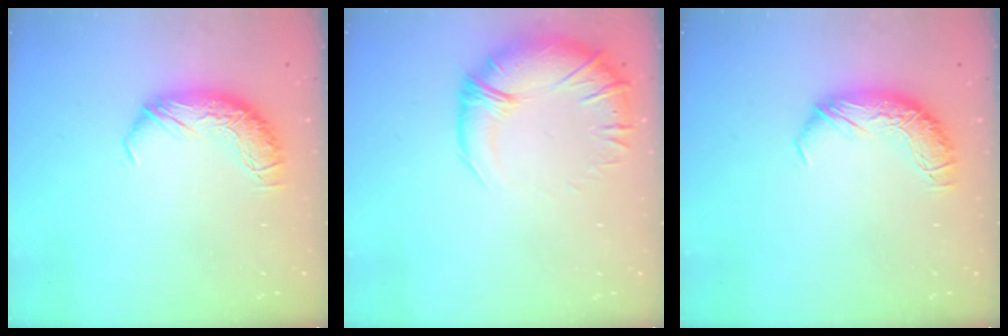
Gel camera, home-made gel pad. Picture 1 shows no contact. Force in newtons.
{"total": 2.8, "press": 0.5, "slide": 2.8}
{"total": 0.0}